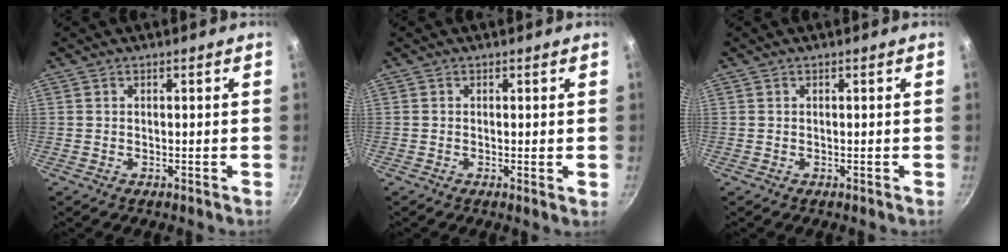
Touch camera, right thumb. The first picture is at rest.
{"total": 0.7, "force": [0.1, 0.2, 0.7], "torque": [-0.011, -0.006, -0.003]}
{"total": 0.0}